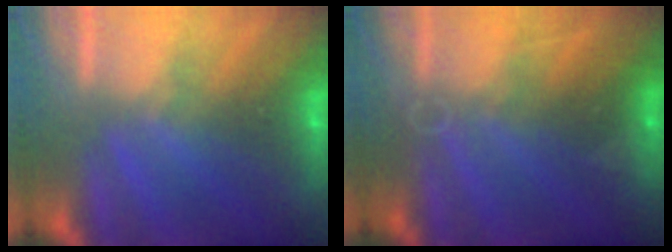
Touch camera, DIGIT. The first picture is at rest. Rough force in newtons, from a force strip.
{"total": 2.8}